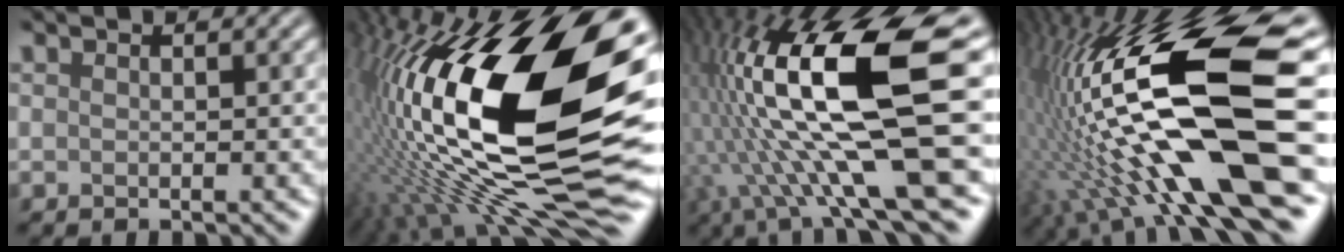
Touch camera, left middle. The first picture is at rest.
{"total": 21.3, "force": [0.4, 8.5, 19.5], "torque": [-0.369, 0.001, 0.000]}
{"total": 14.4, "force": [0.2, 4.1, 13.8], "torque": [-0.262, 0.007, 0.009]}
{"total": 17.5, "force": [-1.0, 5.0, 16.7], "torque": [-0.316, 0.015, -0.010]}